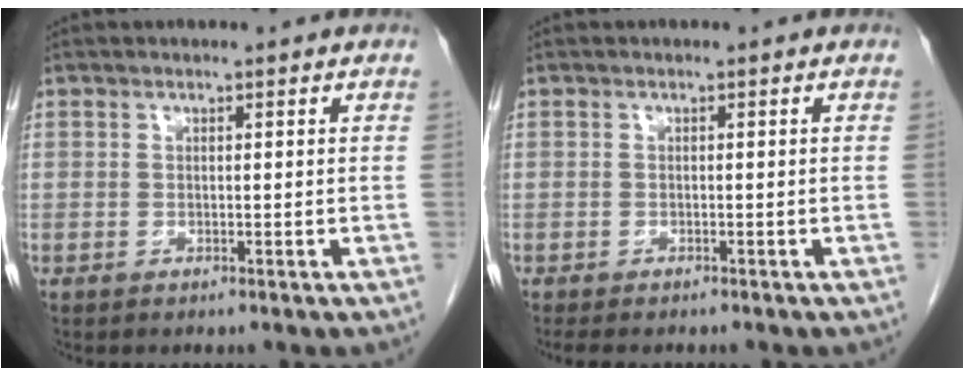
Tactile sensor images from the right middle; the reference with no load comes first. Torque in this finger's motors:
{"motor_torque": [0.20, -0.02, -0.01, 0.00]}